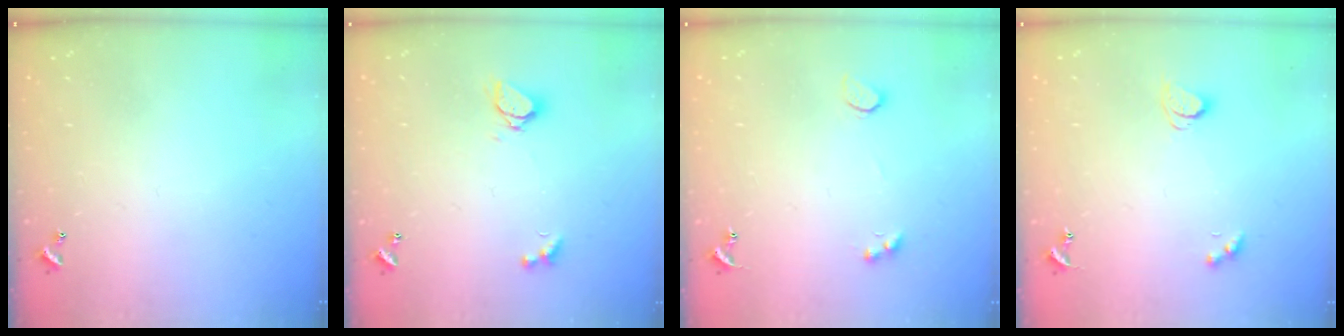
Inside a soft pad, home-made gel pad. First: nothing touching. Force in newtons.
{"total": 2.1, "press": 2.0, "slide": 0.5}
{"total": 2.1, "press": 1.9, "slide": 1.0}
{"total": 2.4, "press": 2.3, "slide": 0.6}